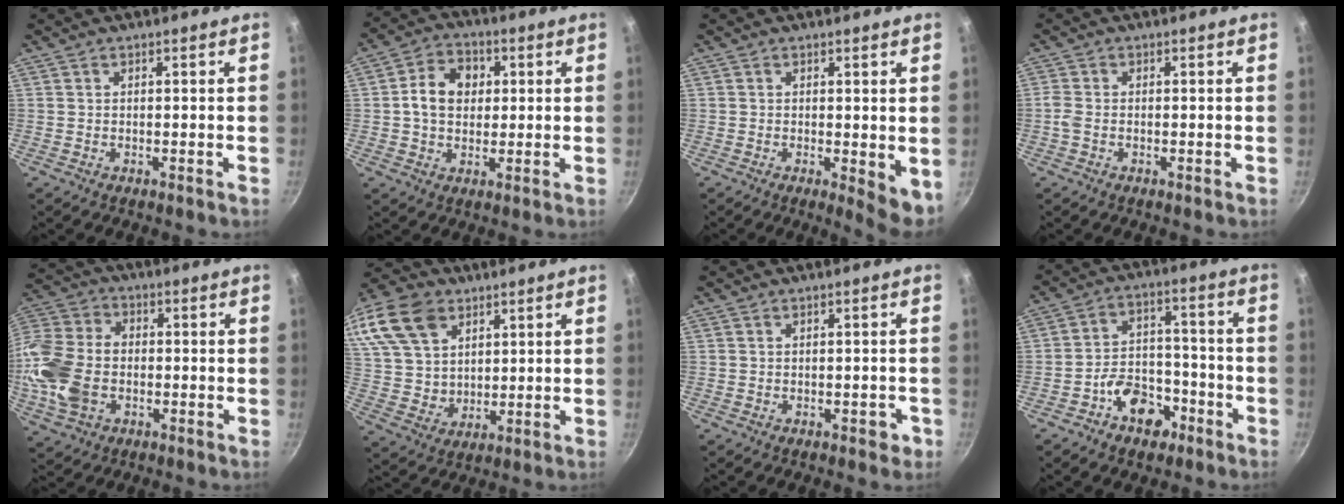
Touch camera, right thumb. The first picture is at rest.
{"total": 8.8, "force": [1.3, 6.9, 5.3], "torque": [-0.067, 0.011, 0.010]}
{"total": 5.1, "force": [-0.1, 1.9, 4.7], "torque": [-0.055, -0.008, 0.002]}
{"total": 1.7, "force": [-0.7, 1.0, 1.2], "torque": [-0.035, 0.004, -0.019]}
{"total": 16.7, "force": [-2.8, 12.0, 11.3], "torque": [-0.229, 0.024, -0.061]}
{"total": 22.0, "force": [11.0, 15.3, 11.3], "torque": [-0.244, 0.005, 0.214]}
{"total": 2.0, "force": [-0.8, 1.2, 1.4], "torque": [0.003, 0.015, -0.003]}
{"total": 9.7, "force": [-5.5, 6.4, 4.9], "torque": [-0.044, 0.056, -0.090]}